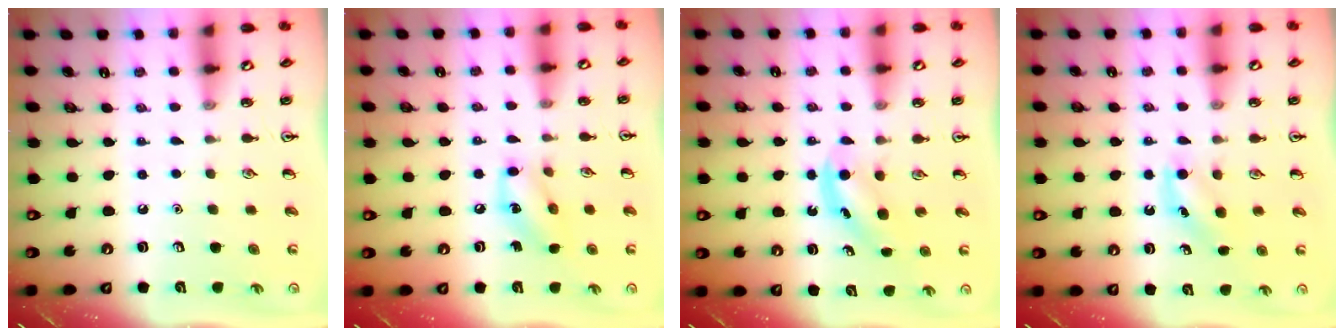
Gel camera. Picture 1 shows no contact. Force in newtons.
{"total": 9.1, "press": 9.1, "slide": 0.8}
{"total": 4.0, "press": 4.0, "slide": 0.8}
{"total": 4.4, "press": 4.2, "slide": 1.4}